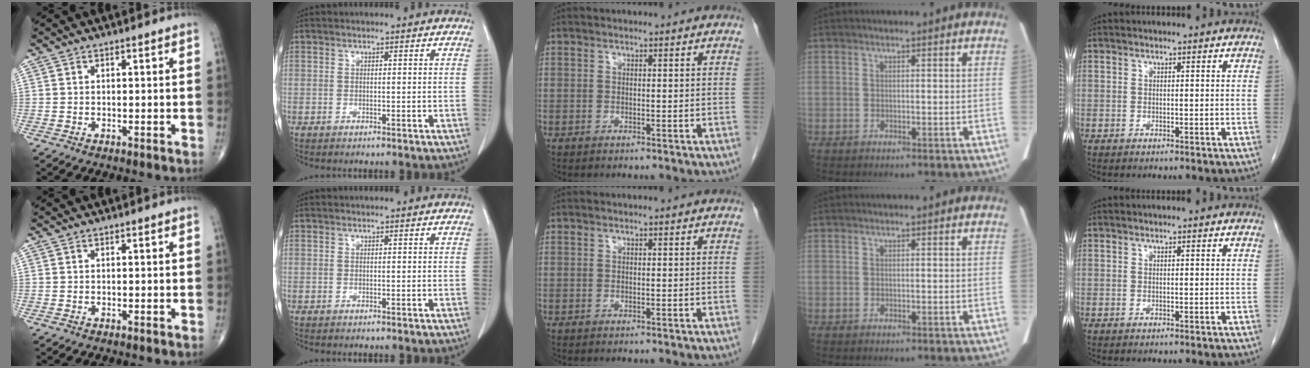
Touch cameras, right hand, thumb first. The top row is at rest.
{}